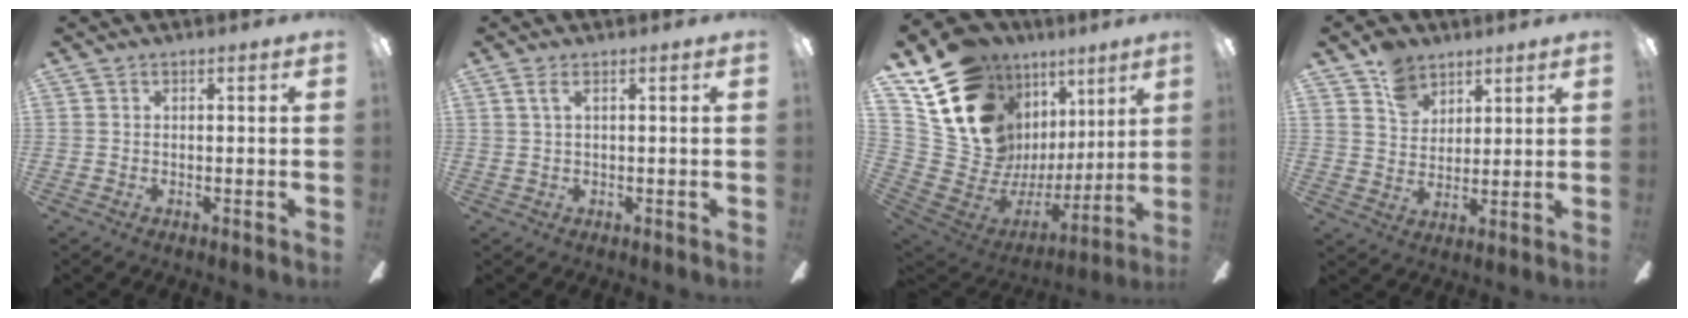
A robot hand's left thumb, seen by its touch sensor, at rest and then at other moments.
{"total": 2.4, "force": [1.1, 0.7, 2.0], "torque": [-0.043, 0.005, 0.018]}
{"total": 18.7, "force": [11.0, 13.1, 7.5], "torque": [-0.146, -0.094, 0.233]}
{"total": 8.6, "force": [6.1, 5.7, 2.1], "torque": [-0.037, -0.023, 0.115]}